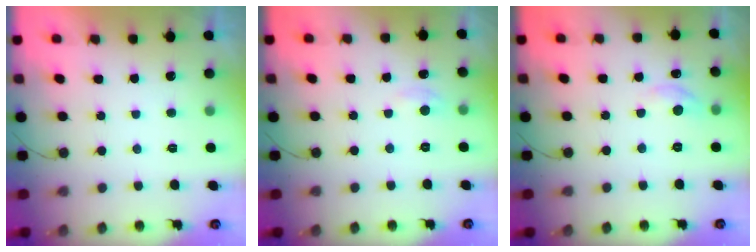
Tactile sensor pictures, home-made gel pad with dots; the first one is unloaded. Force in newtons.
{"total": 2.5, "press": 2.4, "slide": 0.3}
{"total": 5.9, "press": 5.9, "slide": 0.7}